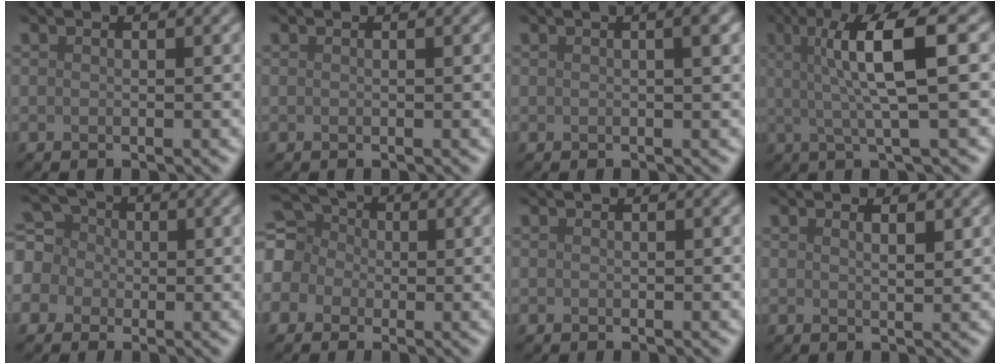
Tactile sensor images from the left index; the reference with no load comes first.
{"total": 0.0}
{"total": 2.8, "force": [0.8, 1.0, 2.5], "torque": [-0.017, 0.009, -0.002]}
{"total": 6.6, "force": [1.3, 1.0, 6.4], "torque": [-0.109, 0.010, 0.022]}
{"total": 5.5, "force": [0.1, 5.1, 2.1], "torque": [-0.050, 0.033, -0.033]}
{"total": 5.9, "force": [-0.3, 5.3, 2.5], "torque": [-0.063, 0.028, -0.041]}
{"total": 0.0}
{"total": 1.4, "force": [0.9, 0.4, 1.0], "torque": [-0.012, 0.001, 0.012]}